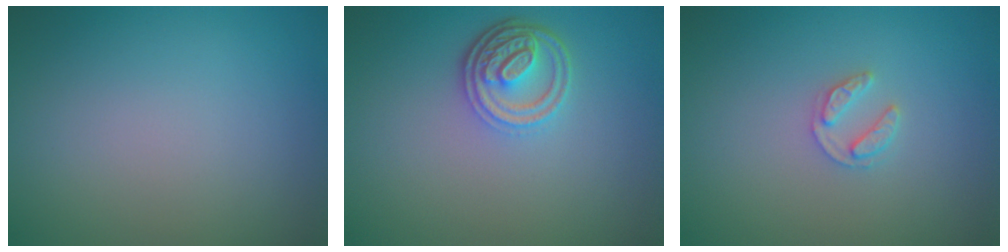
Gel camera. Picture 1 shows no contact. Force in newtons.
{"total": 3.9, "press": 3.1, "slide": 2.4}
{"total": 1.6, "press": 1.6, "slide": 0.3}